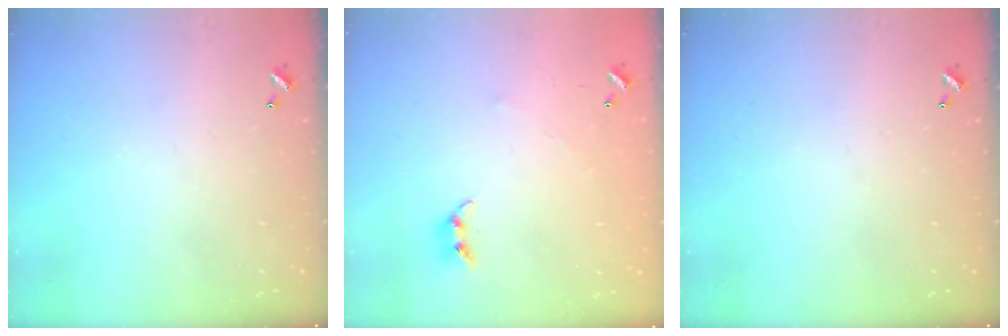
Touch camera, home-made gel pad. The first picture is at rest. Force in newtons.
{"total": 5.0, "press": 4.9, "slide": 0.2}
{"total": 0.0}